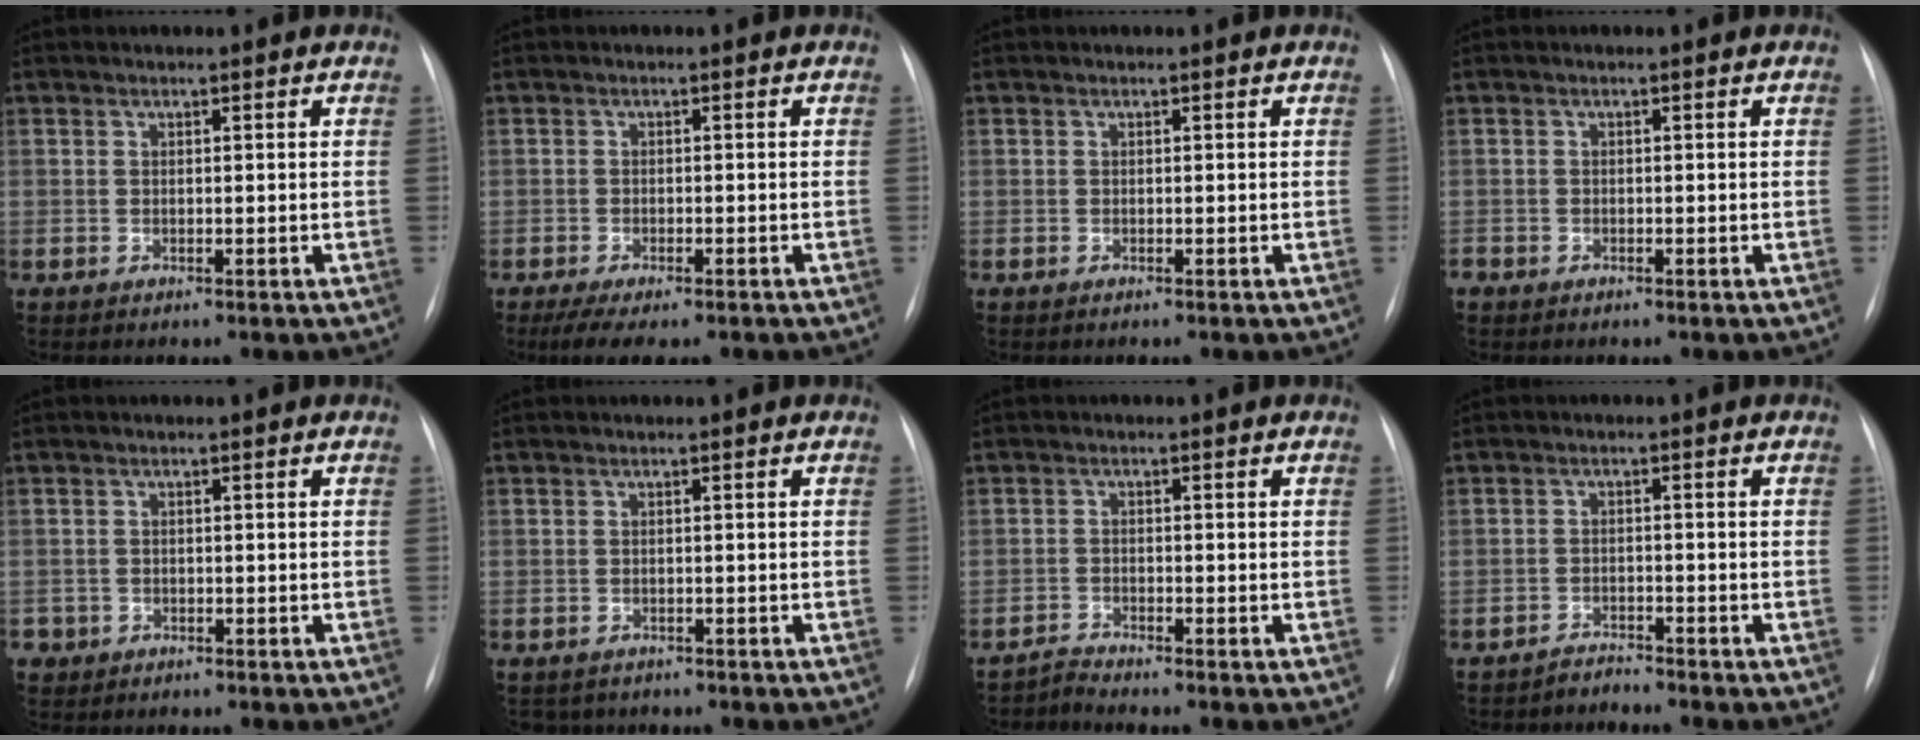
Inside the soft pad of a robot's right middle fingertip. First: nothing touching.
{"total": 6.1, "force": [-4.4, 1.8, 3.8], "torque": [-0.060, -0.015, -0.065]}
{"total": 0.0}
{"total": 1.3, "force": [-0.8, 0.9, 0.4], "torque": [-0.013, -0.001, -0.013]}
{"total": 1.7, "force": [-0.9, 1.5, 0.0], "torque": [-0.005, 0.004, -0.014]}
{"total": 2.7, "force": [-2.2, 1.6, 0.0], "torque": [-0.004, 0.000, -0.030]}
{"total": 1.8, "force": [-1.6, -0.6, -0.6], "torque": [0.009, -0.015, -0.032]}
{"total": 1.9, "force": [-1.7, -0.2, -0.7], "torque": [0.015, -0.012, -0.030]}